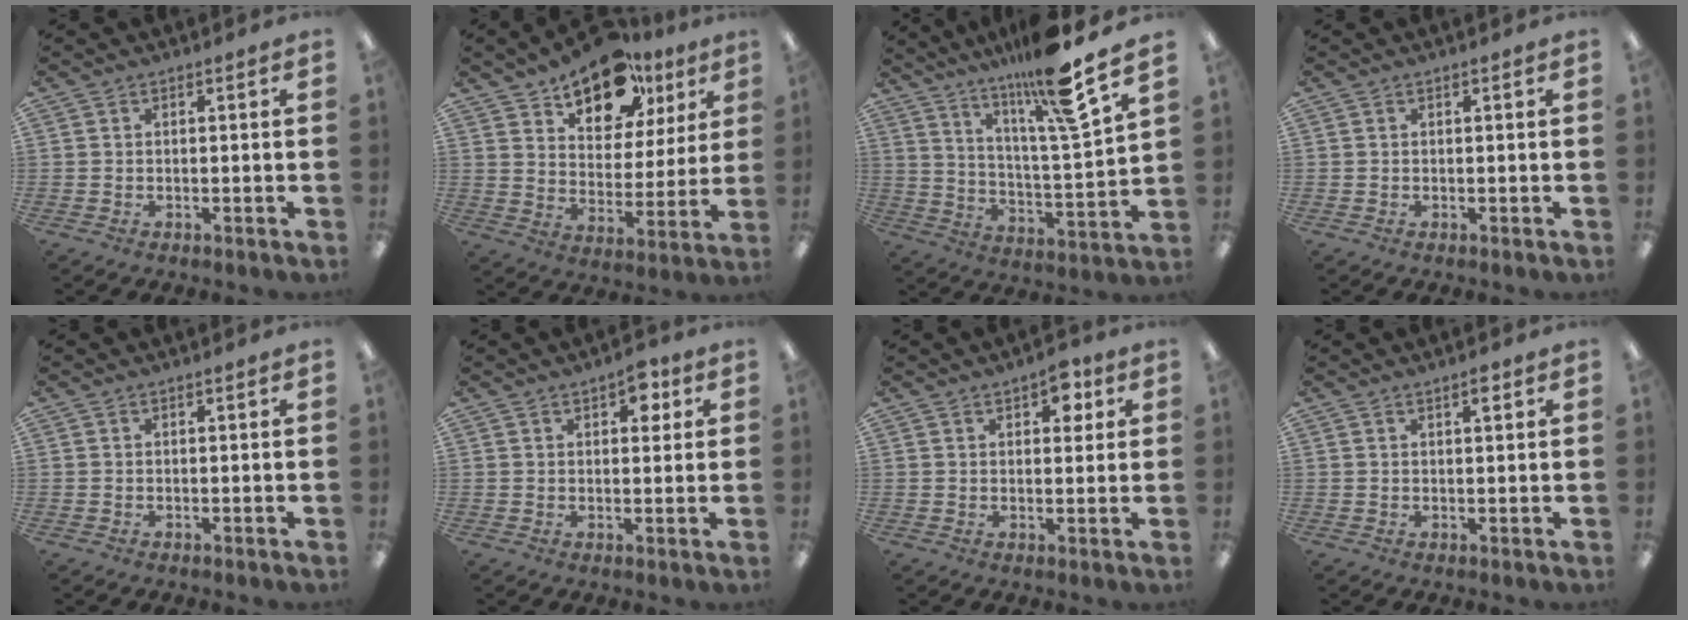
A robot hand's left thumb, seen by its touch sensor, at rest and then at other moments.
{"total": 17.2, "force": [12.3, 9.3, 7.7], "torque": [-0.117, -0.072, 0.218]}
{"total": 17.4, "force": [13.3, 0.9, 11.1], "torque": [-0.202, -0.076, 0.208]}
{"total": 0.0}
{"total": 0.0}
{"total": 5.5, "force": [2.8, 2.9, 3.7], "torque": [-0.037, -0.009, 0.043]}
{"total": 5.8, "force": [3.2, 3.1, 3.7], "torque": [-0.029, -0.011, 0.049]}
{"total": 2.2, "force": [1.6, 0.5, 1.4], "torque": [-0.015, -0.004, 0.023]}